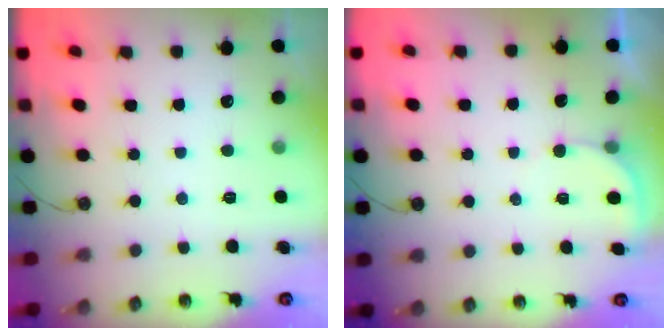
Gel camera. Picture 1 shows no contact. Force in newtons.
{"total": 2.9, "press": 2.9, "slide": 0.2}